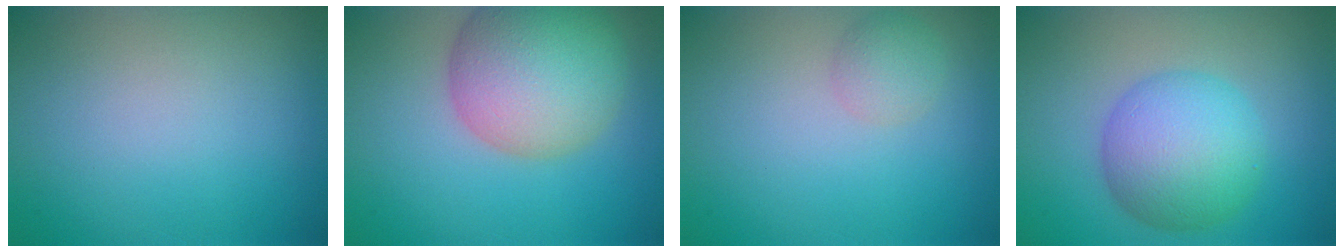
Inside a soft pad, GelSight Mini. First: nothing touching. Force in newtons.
{"total": 9.4, "press": 9.4, "slide": 0.6}
{"total": 1.7, "press": 1.7, "slide": 0.1}
{"total": 6.5, "press": 6.5, "slide": 0.2}